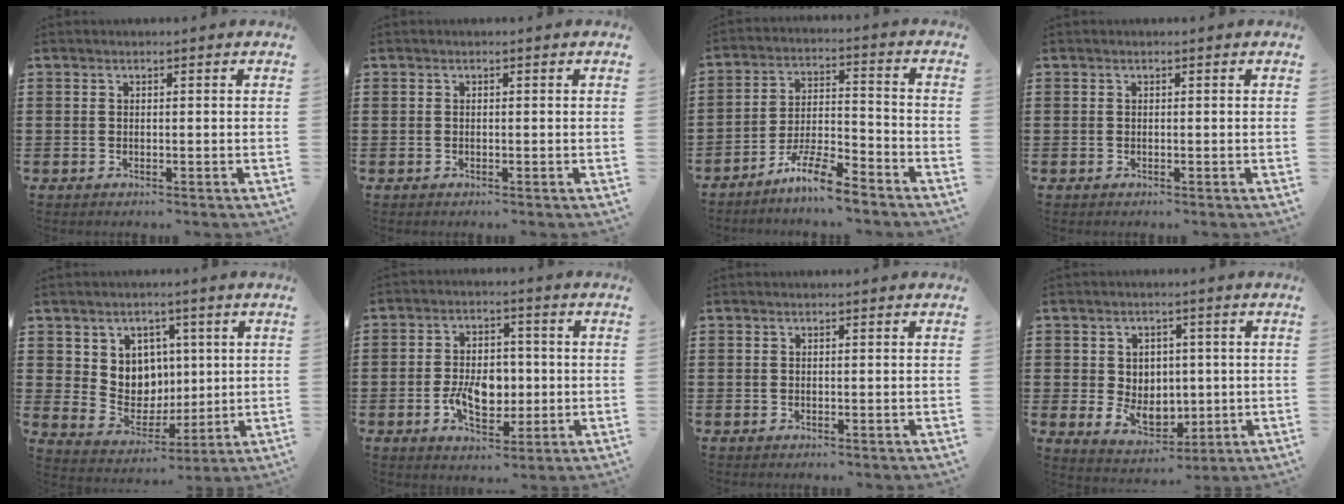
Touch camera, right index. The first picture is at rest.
{"total": 0.0}
{"total": 7.8, "force": [-6.6, 0.8, 4.0], "torque": [-0.083, 0.006, -0.126]}
{"total": 0.0}
{"total": 6.9, "force": [2.8, 6.2, 1.1], "torque": [-0.044, -0.013, 0.053]}
{"total": 7.4, "force": [-1.4, 4.7, 5.6], "torque": [-0.105, -0.001, -0.033]}
{"total": 0.0}
{"total": 5.4, "force": [0.1, 4.8, 2.6], "torque": [-0.047, 0.009, 0.001]}